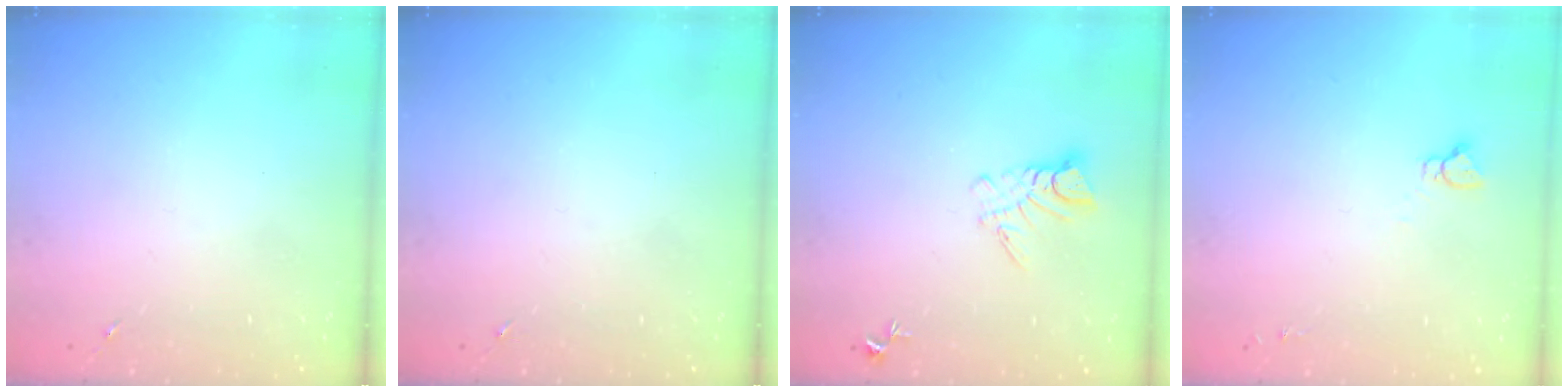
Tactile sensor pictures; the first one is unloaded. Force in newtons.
{"total": 0.0}
{"total": 6.6, "press": 6.5, "slide": 0.6}
{"total": 2.9, "press": 2.9, "slide": 0.2}